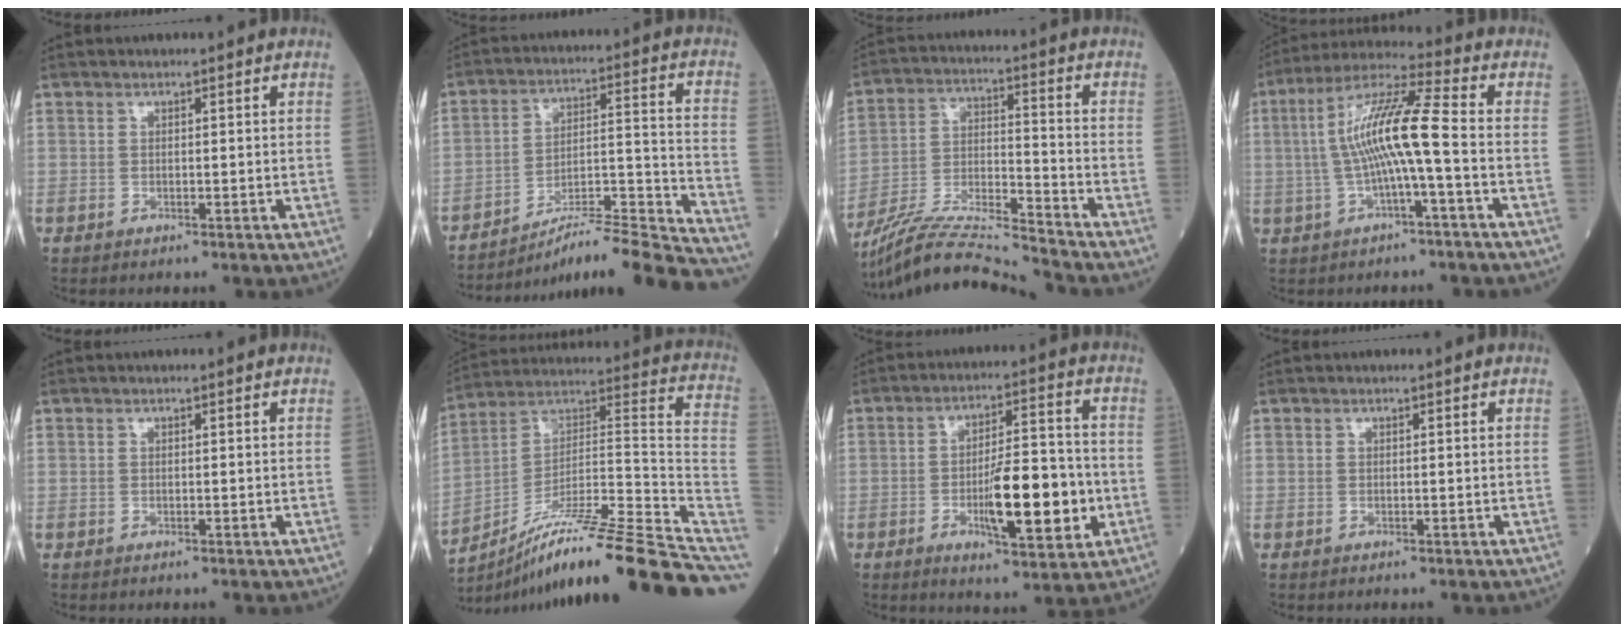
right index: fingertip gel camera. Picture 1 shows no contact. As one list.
[{"total": 19.3, "force": [-17.9, -1.0, 7.1], "torque": [-0.090, 0.020, -0.270]}, {"total": 14.3, "force": [-13.5, -1.9, 4.1], "torque": [-0.076, 0.007, -0.249]}, {"total": 11.0, "force": [-0.7, 0.2, 10.9], "torque": [-0.213, 0.024, -0.016]}, {"total": 0.0}, {"total": 25.2, "force": [-18.4, 0.0, 17.2], "torque": [-0.189, 0.039, -0.302]}, {"total": 12.6, "force": [-3.0, 2.8, 11.9], "torque": [-0.194, 0.000, -0.042]}, {"total": 0.0}]